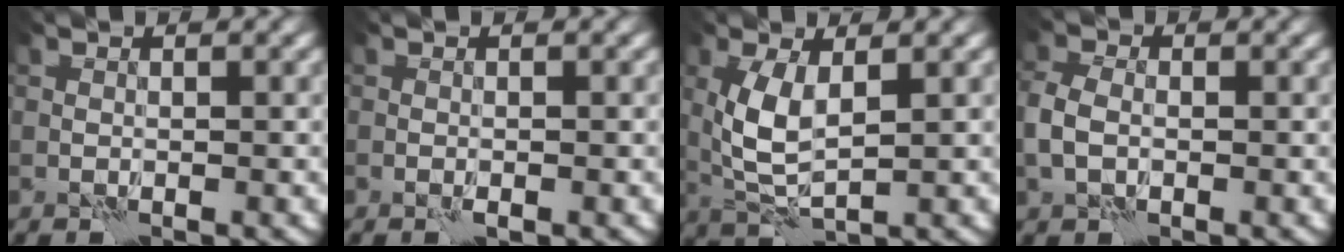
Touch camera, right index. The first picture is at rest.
{"total": 0.6, "force": [-0.3, 0.2, 0.5], "torque": [-0.010, -0.001, -0.006]}
{"total": 4.6, "force": [1.0, 1.9, 4.1], "torque": [-0.098, -0.002, 0.023]}
{"total": 3.0, "force": [-0.5, 2.2, 2.1], "torque": [-0.053, 0.002, -0.018]}